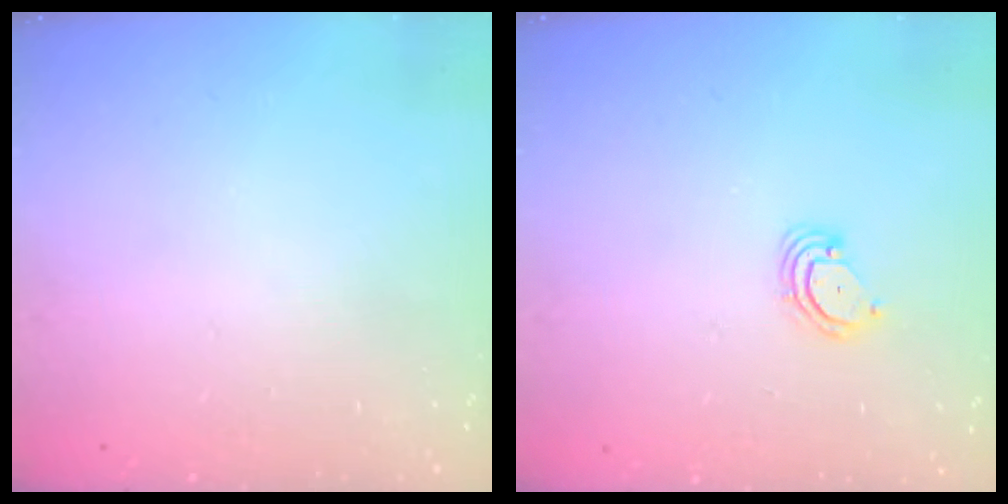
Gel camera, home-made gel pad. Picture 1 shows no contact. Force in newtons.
{"total": 3.8, "press": 3.8, "slide": 0.3}